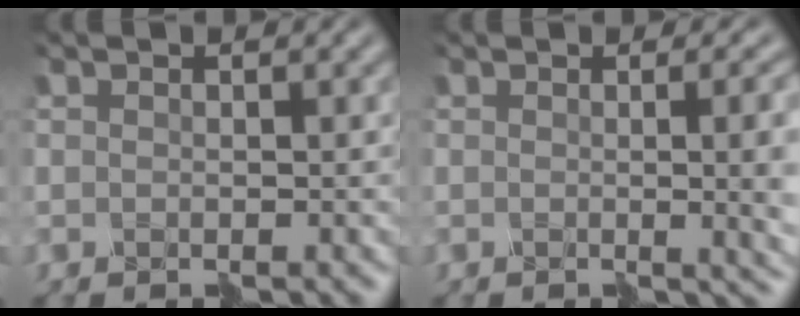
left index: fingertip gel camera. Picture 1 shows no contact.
{"total": 8.1, "force": [-0.2, 3.8, 7.2], "torque": [-0.045, -0.007, 0.016]}